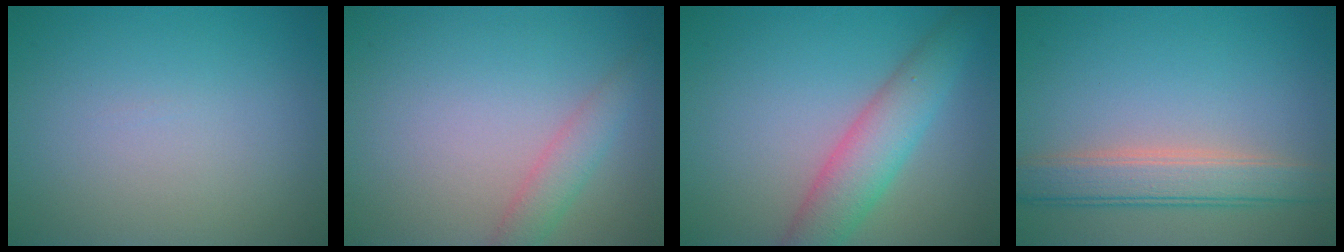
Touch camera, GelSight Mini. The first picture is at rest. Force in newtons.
{"total": 2.2, "press": 2.2, "slide": 0.2}
{"total": 4.9, "press": 4.9, "slide": 0.1}
{"total": 4.2, "press": 4.2, "slide": 0.4}